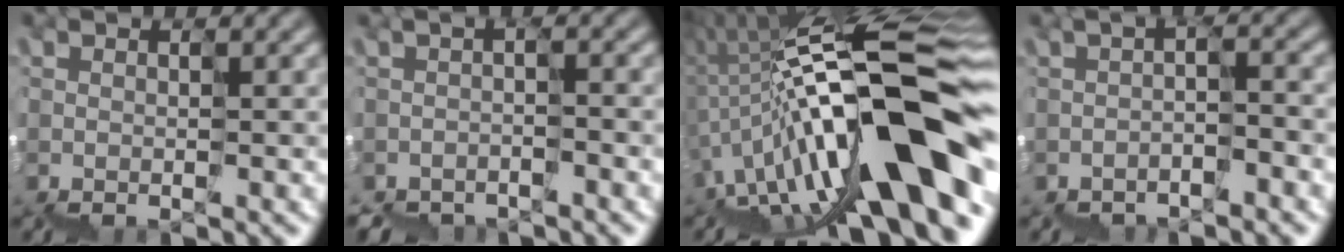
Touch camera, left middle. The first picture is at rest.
{"total": 2.4, "force": [-2.4, 0.1, -0.2], "torque": [-0.003, -0.005, -0.029]}
{"total": 15.0, "force": [-2.7, 4.9, 13.9], "torque": [-0.225, 0.040, -0.057]}
{"total": 2.4, "force": [-2.1, 0.3, 1.0], "torque": [-0.017, 0.002, -0.028]}